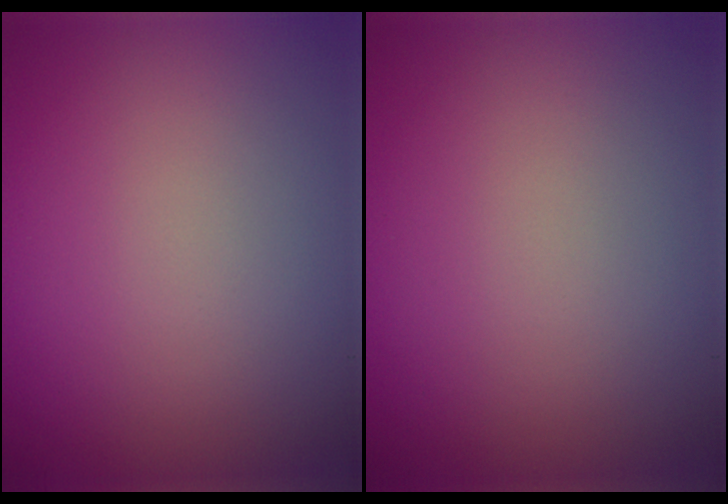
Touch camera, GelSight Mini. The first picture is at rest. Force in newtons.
{"total": 0.0}